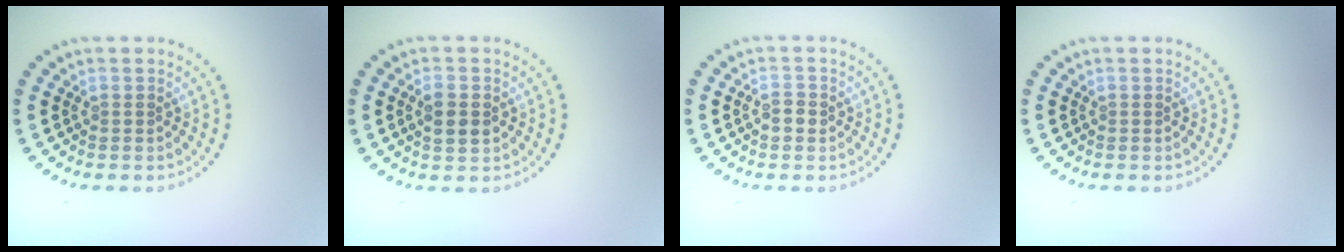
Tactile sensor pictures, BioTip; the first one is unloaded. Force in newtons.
{"total": 2.1, "press": 2.1, "slide": 0.2}
{"total": 1.3, "press": 1.3, "slide": 0.2}
{"total": 0.0}